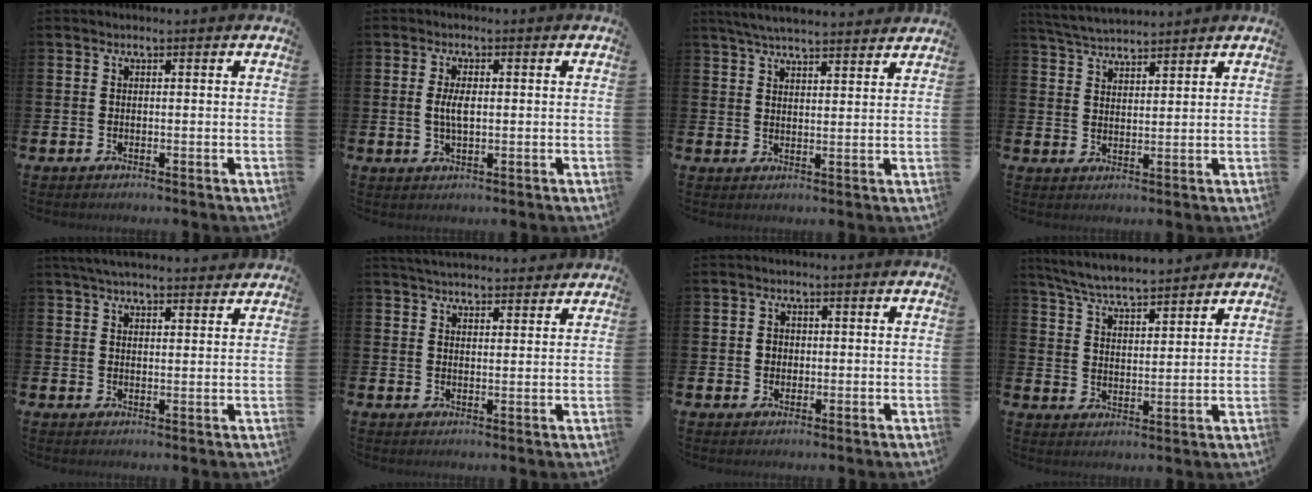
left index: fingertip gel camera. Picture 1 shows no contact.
{"total": 3.3, "force": [0.4, 1.4, 3.0], "torque": [-0.047, 0.001, 0.001]}
{"total": 5.3, "force": [5.1, 0.3, 1.3], "torque": [-0.038, -0.020, 0.093]}
{"total": 4.5, "force": [4.4, 0.4, 0.5], "torque": [-0.032, -0.019, 0.082]}
{"total": 4.4, "force": [4.2, 0.7, 1.2], "torque": [-0.029, -0.013, 0.078]}
{"total": 4.2, "force": [4.1, 0.5, 0.4], "torque": [-0.015, -0.018, 0.075]}
{"total": 1.6, "force": [0.4, 1.5, 0.4], "torque": [0.011, 0.002, 0.000]}
{"total": 6.2, "force": [6.0, 0.4, 1.4], "torque": [-0.055, -0.033, 0.108]}